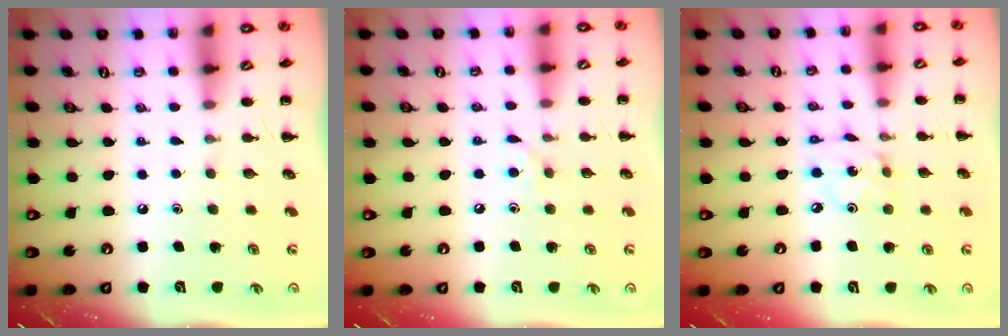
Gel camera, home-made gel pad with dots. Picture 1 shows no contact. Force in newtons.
{"total": 5.8, "press": 5.6, "slide": 1.3}
{"total": 2.2, "press": 2.2, "slide": 0.4}